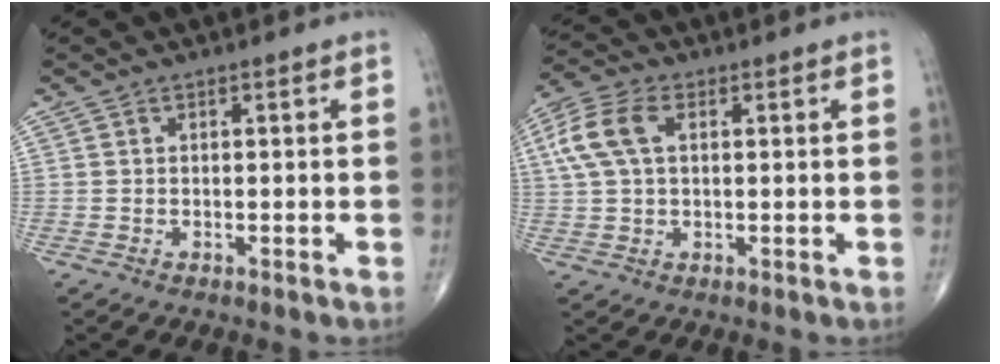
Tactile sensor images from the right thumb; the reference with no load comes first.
{"total": 8.7, "force": [2.1, 5.1, 6.7], "torque": [-0.156, 0.020, 0.040]}